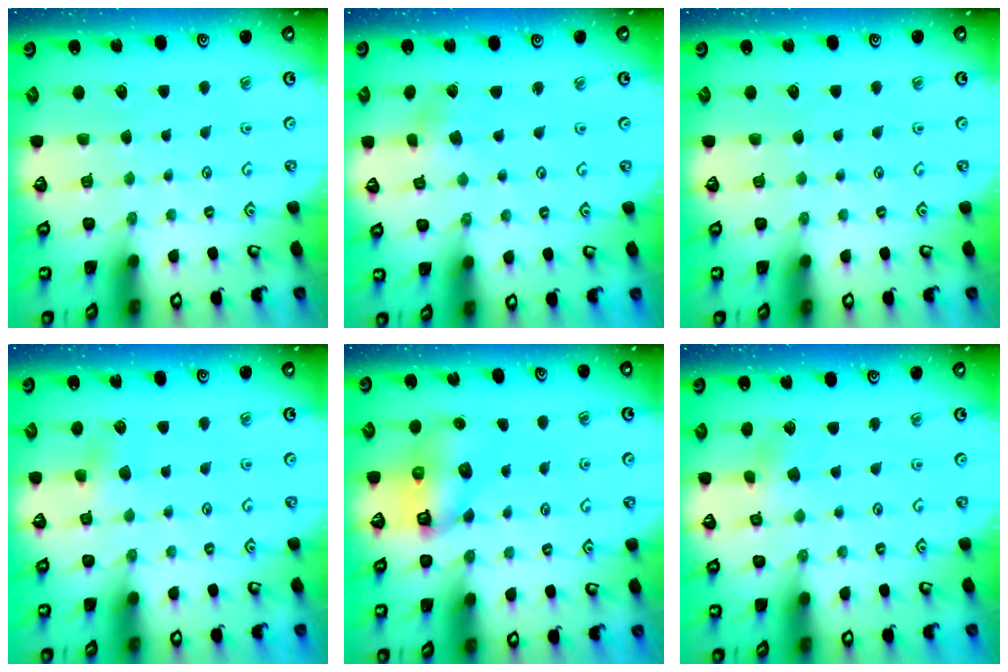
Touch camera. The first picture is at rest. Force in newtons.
{"total": 2.0, "press": 2.0, "slide": 0.4}
{"total": 0.0}
{"total": 3.8, "press": 3.7, "slide": 0.7}
{"total": 7.8, "press": 7.8, "slide": 0.9}
{"total": 3.3, "press": 3.2, "slide": 0.3}